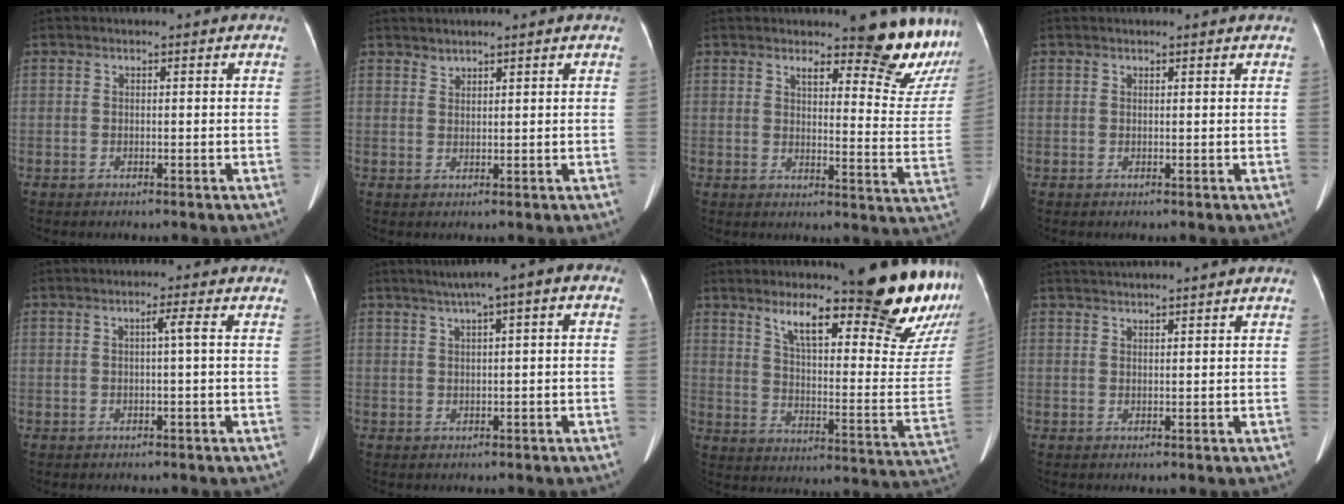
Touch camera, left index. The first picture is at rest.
{"total": 1.5, "force": [1.5, 0.0, 0.3], "torque": [-0.006, 0.010, 0.031]}
{"total": 12.7, "force": [11.2, 2.0, 5.6], "torque": [-0.052, -0.055, 0.116]}
{"total": 1.9, "force": [1.9, 0.0, 0.6], "torque": [-0.010, 0.010, 0.021]}
{"total": 1.7, "force": [0.2, -0.4, 1.6], "torque": [-0.024, 0.004, 0.003]}
{"total": 5.7, "force": [2.5, 1.1, 5.0], "torque": [-0.075, 0.028, 0.032]}
{"total": 25.1, "force": [19.2, 2.4, 16.0], "torque": [-0.211, -0.068, 0.259]}
{"total": 6.9, "force": [6.4, -0.8, 2.6], "torque": [-0.038, 0.034, 0.088]}